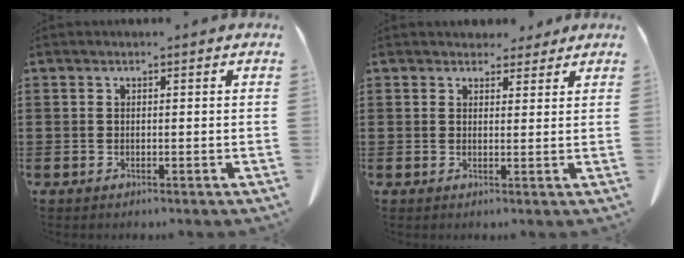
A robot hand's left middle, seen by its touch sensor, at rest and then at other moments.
{"total": 2.9, "force": [2.6, 1.2, 0.3], "torque": [-0.004, -0.003, 0.048]}